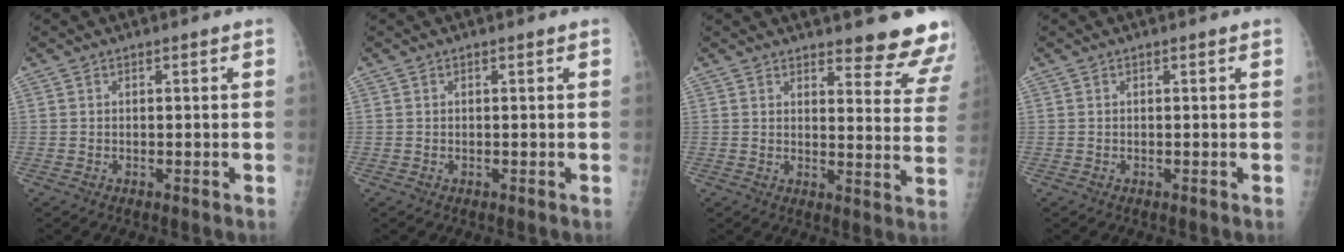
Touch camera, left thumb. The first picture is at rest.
{"total": 0.0}
{"total": 12.3, "force": [11.0, 2.7, 4.6], "torque": [-0.014, -0.086, 0.114]}
{"total": 0.0}